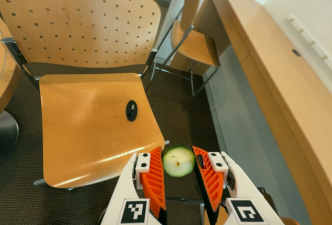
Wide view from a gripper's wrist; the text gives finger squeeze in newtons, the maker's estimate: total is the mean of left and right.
{"total": 7.6, "left": 7.2, "right": 8.0}